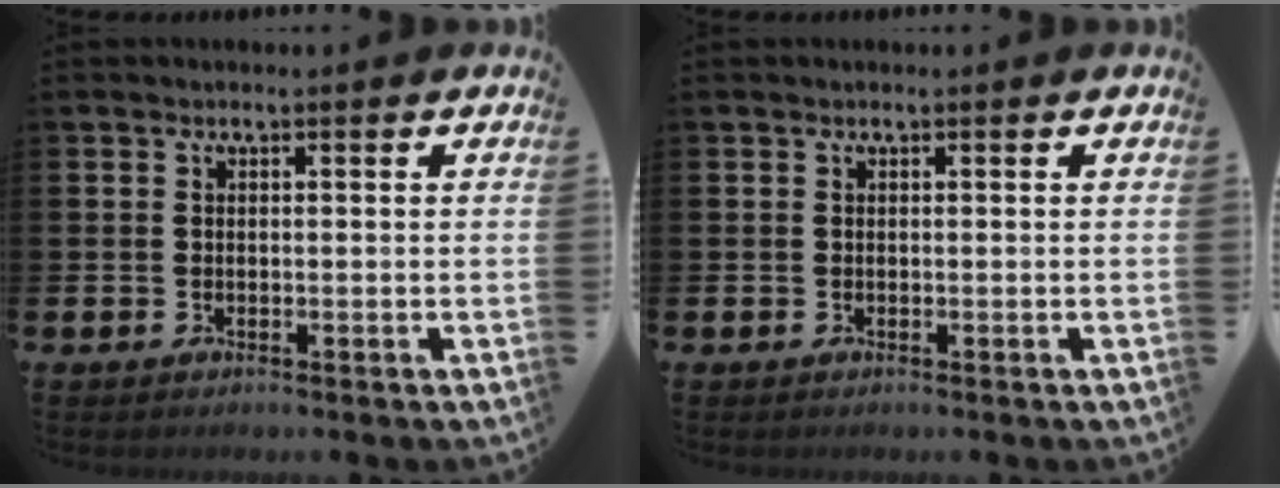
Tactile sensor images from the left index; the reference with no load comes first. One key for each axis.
{"total": 0.0}